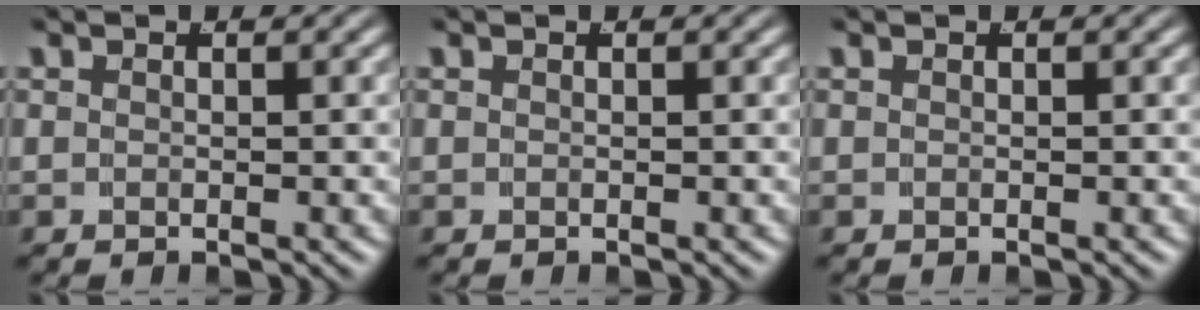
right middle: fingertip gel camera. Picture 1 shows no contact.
{"total": 0.0}
{"total": 0.0}